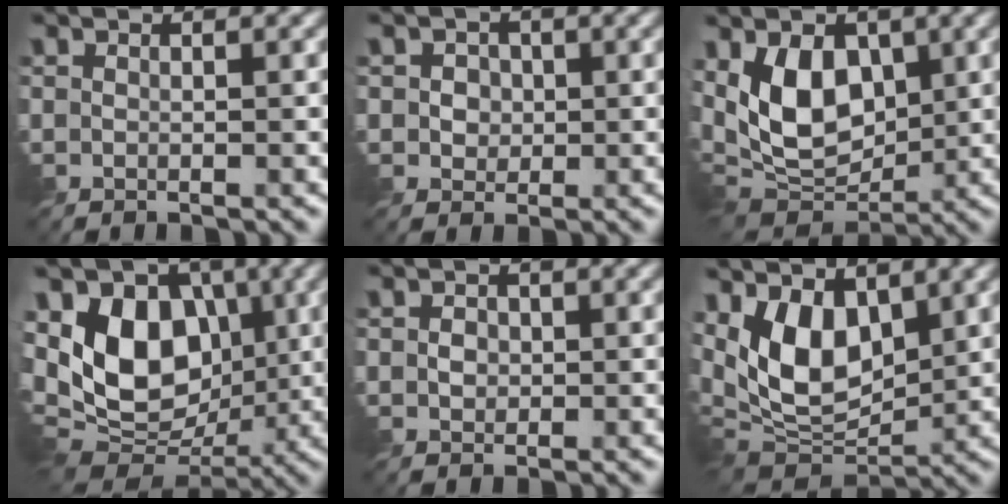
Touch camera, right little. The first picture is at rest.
{"total": 2.7, "force": [0.5, 2.3, 1.2], "torque": [-0.022, 0.004, 0.004]}
{"total": 7.8, "force": [1.7, 5.0, 5.7], "torque": [-0.104, -0.013, 0.021]}
{"total": 10.7, "force": [1.6, 7.5, 7.5], "torque": [-0.135, 0.000, 0.013]}
{"total": 1.4, "force": [-0.1, 1.2, 0.6], "torque": [-0.014, -0.003, -0.003]}
{"total": 7.9, "force": [2.2, 4.5, 6.0], "torque": [-0.119, -0.015, 0.036]}